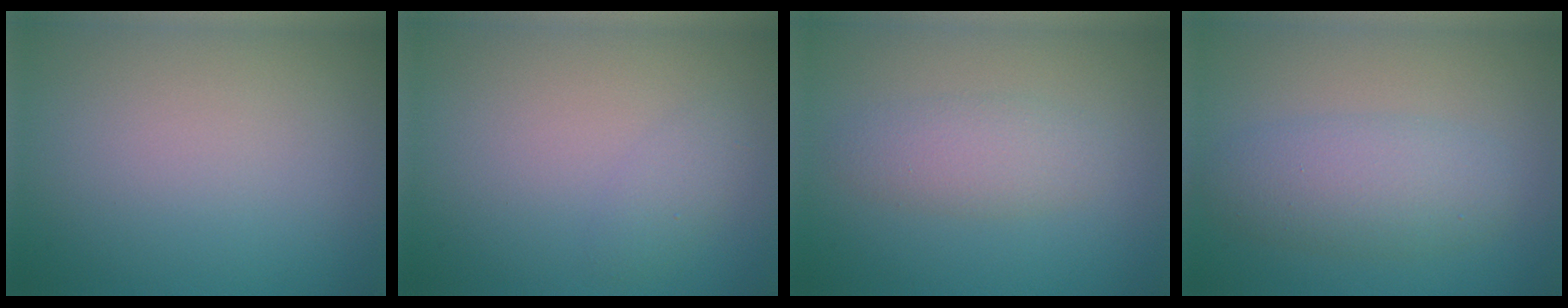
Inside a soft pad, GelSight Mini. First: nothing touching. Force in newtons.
{"total": 1.2, "press": 1.2, "slide": 0.1}
{"total": 2.7, "press": 2.7, "slide": 0.1}
{"total": 4.2, "press": 4.2, "slide": 0.1}